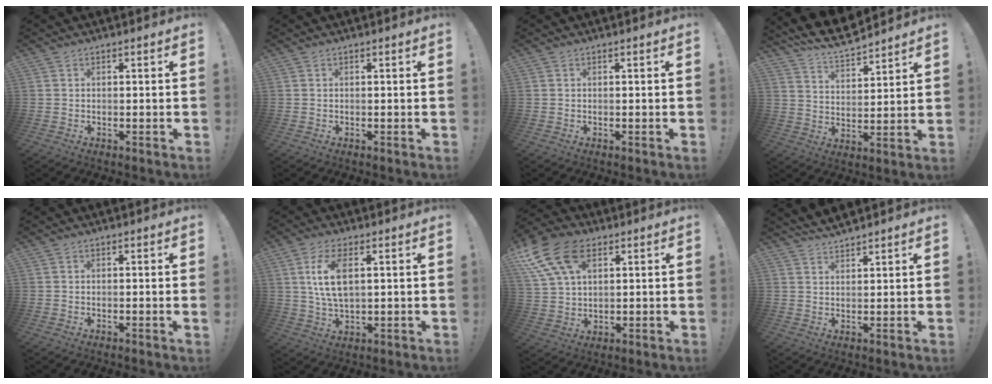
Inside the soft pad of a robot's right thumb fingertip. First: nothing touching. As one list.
[{"total": 0.0}, {"total": 0.0}, {"total": 9.9, "force": [9.0, 2.4, 3.2], "torque": [-0.073, -0.071, 0.166]}, {"total": 0.8, "force": [0.1, -0.4, 0.6], "torque": [-0.012, -0.001, 0.002]}, {"total": 10.4, "force": [2.7, 5.0, 8.7], "torque": [-0.161, -0.007, 0.046]}, {"total": 17.2, "force": [7.5, 11.3, 10.6], "torque": [-0.200, -0.029, 0.140]}, {"total": 4.1, "force": [3.8, 0.9, 1.1], "torque": [-0.019, -0.022, 0.073]}]